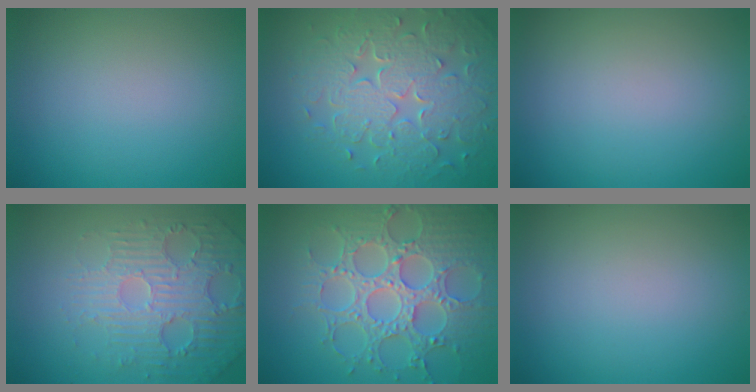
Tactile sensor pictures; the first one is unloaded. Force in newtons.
{"total": 8.1, "press": 5.9, "slide": 5.6}
{"total": 0.0}
{"total": 5.5, "press": 3.8, "slide": 4.0}
{"total": 7.7, "press": 6.2, "slide": 4.6}
{"total": 0.0}